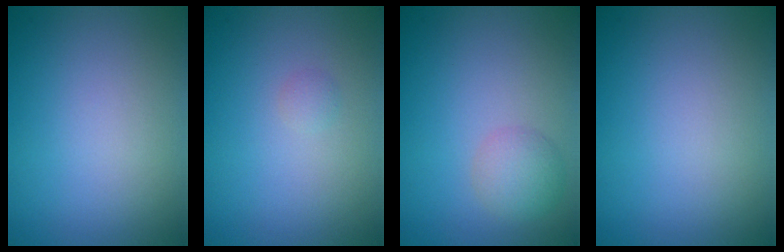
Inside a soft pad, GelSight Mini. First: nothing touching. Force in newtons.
{"total": 0.6, "press": 0.6, "slide": 0.0}
{"total": 2.4, "press": 2.4, "slide": 0.0}
{"total": 0.0}